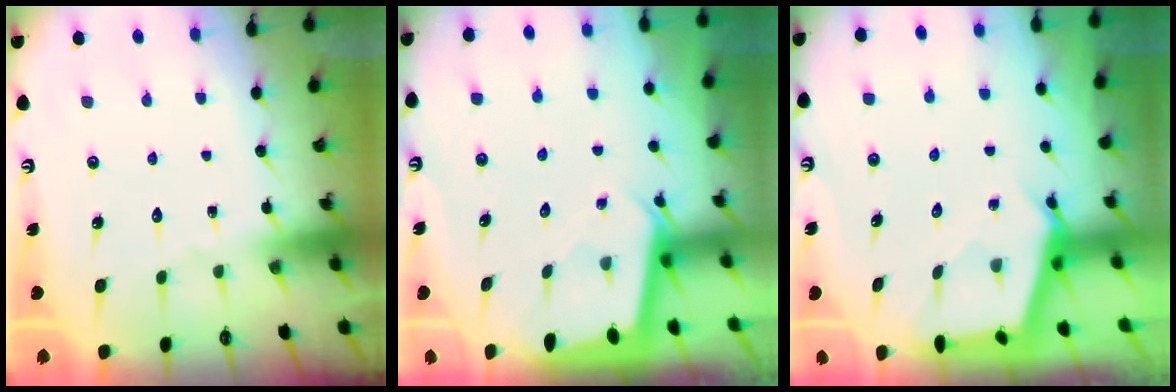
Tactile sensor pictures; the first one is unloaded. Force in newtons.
{"total": 1.9, "press": 1.9, "slide": 0.1}
{"total": 2.6, "press": 2.5, "slide": 0.3}